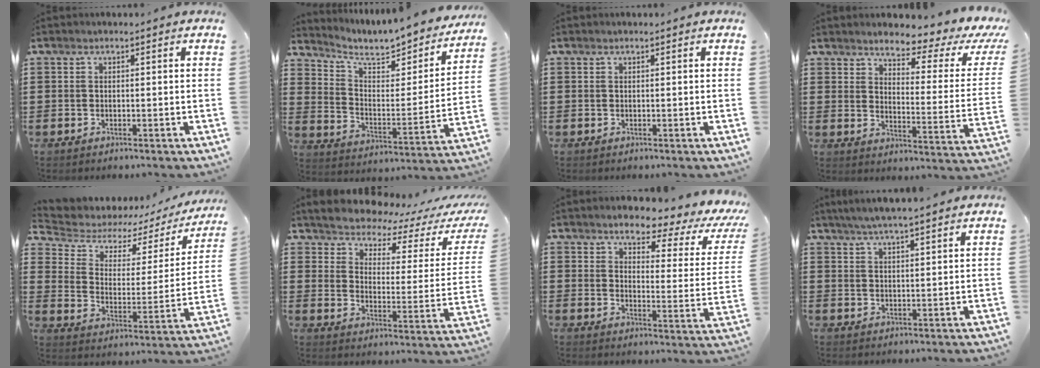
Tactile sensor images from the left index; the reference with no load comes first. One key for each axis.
{"total": 6.1, "fx": 5.4, "fy": 1.9, "fz": 2.3, "tx": -0.067, "ty": -0.047, "tz": 0.087}
{"total": 0.0}
{"total": 3.6, "fx": 3.1, "fy": 0.3, "fz": 1.8, "tx": -0.041, "ty": -0.035, "tz": 0.040}
{"total": 3.8, "fx": 2.7, "fy": 2.2, "fz": 1.4, "tx": -0.053, "ty": -0.020, "tz": 0.038}
{"total": 3.2, "fx": 3.2, "fy": 0.2, "fz": 0.1, "tx": -0.028, "ty": -0.038, "tz": 0.047}
{"total": 4.2, "fx": 3.4, "fy": 0.7, "fz": 2.4, "tx": -0.044, "ty": -0.036, "tz": 0.043}
{"total": 3.5, "fx": 3.2, "fy": -0.2, "fz": 1.5, "tx": -0.038, "ty": -0.008, "tz": 0.058}